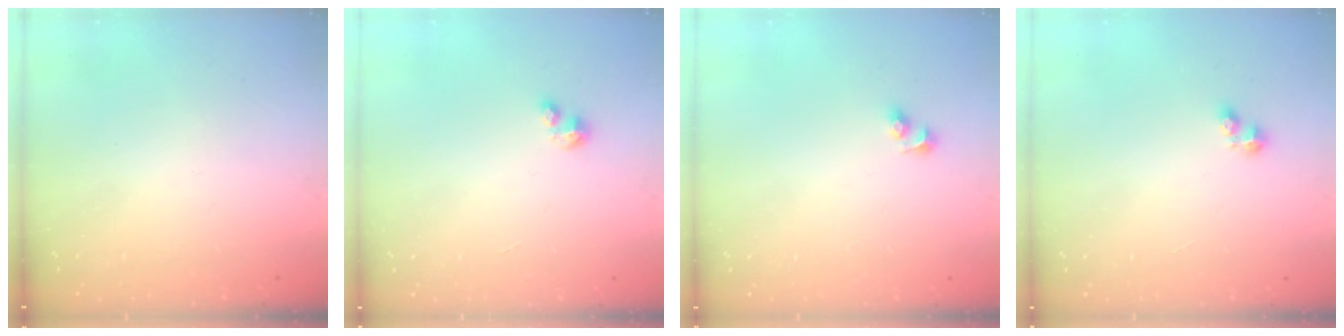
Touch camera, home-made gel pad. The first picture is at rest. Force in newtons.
{"total": 1.7, "press": 1.7, "slide": 0.4}
{"total": 2.7, "press": 2.5, "slide": 1.2}
{"total": 2.5, "press": 2.5, "slide": 0.4}